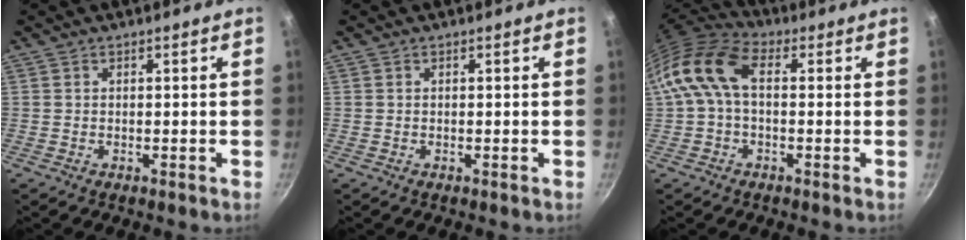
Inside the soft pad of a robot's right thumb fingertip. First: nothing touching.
{"total": 0.0}
{"total": 12.5, "force": [1.4, 7.4, 10.0], "torque": [-0.206, 0.037, 0.015]}